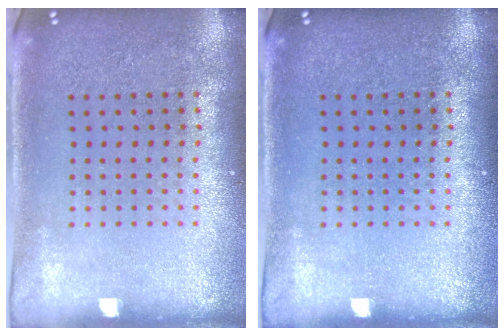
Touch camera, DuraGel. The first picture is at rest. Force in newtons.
{"total": 0.0}